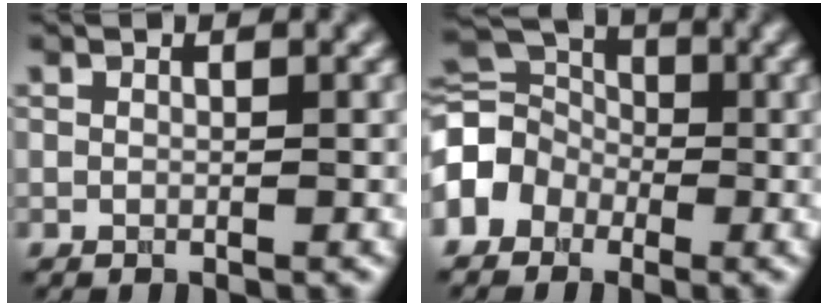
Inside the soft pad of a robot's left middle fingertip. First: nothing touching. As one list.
[{"total": 6.1, "force": [-1.9, 4.9, 3.2], "torque": [-0.049, 0.015, -0.050]}]